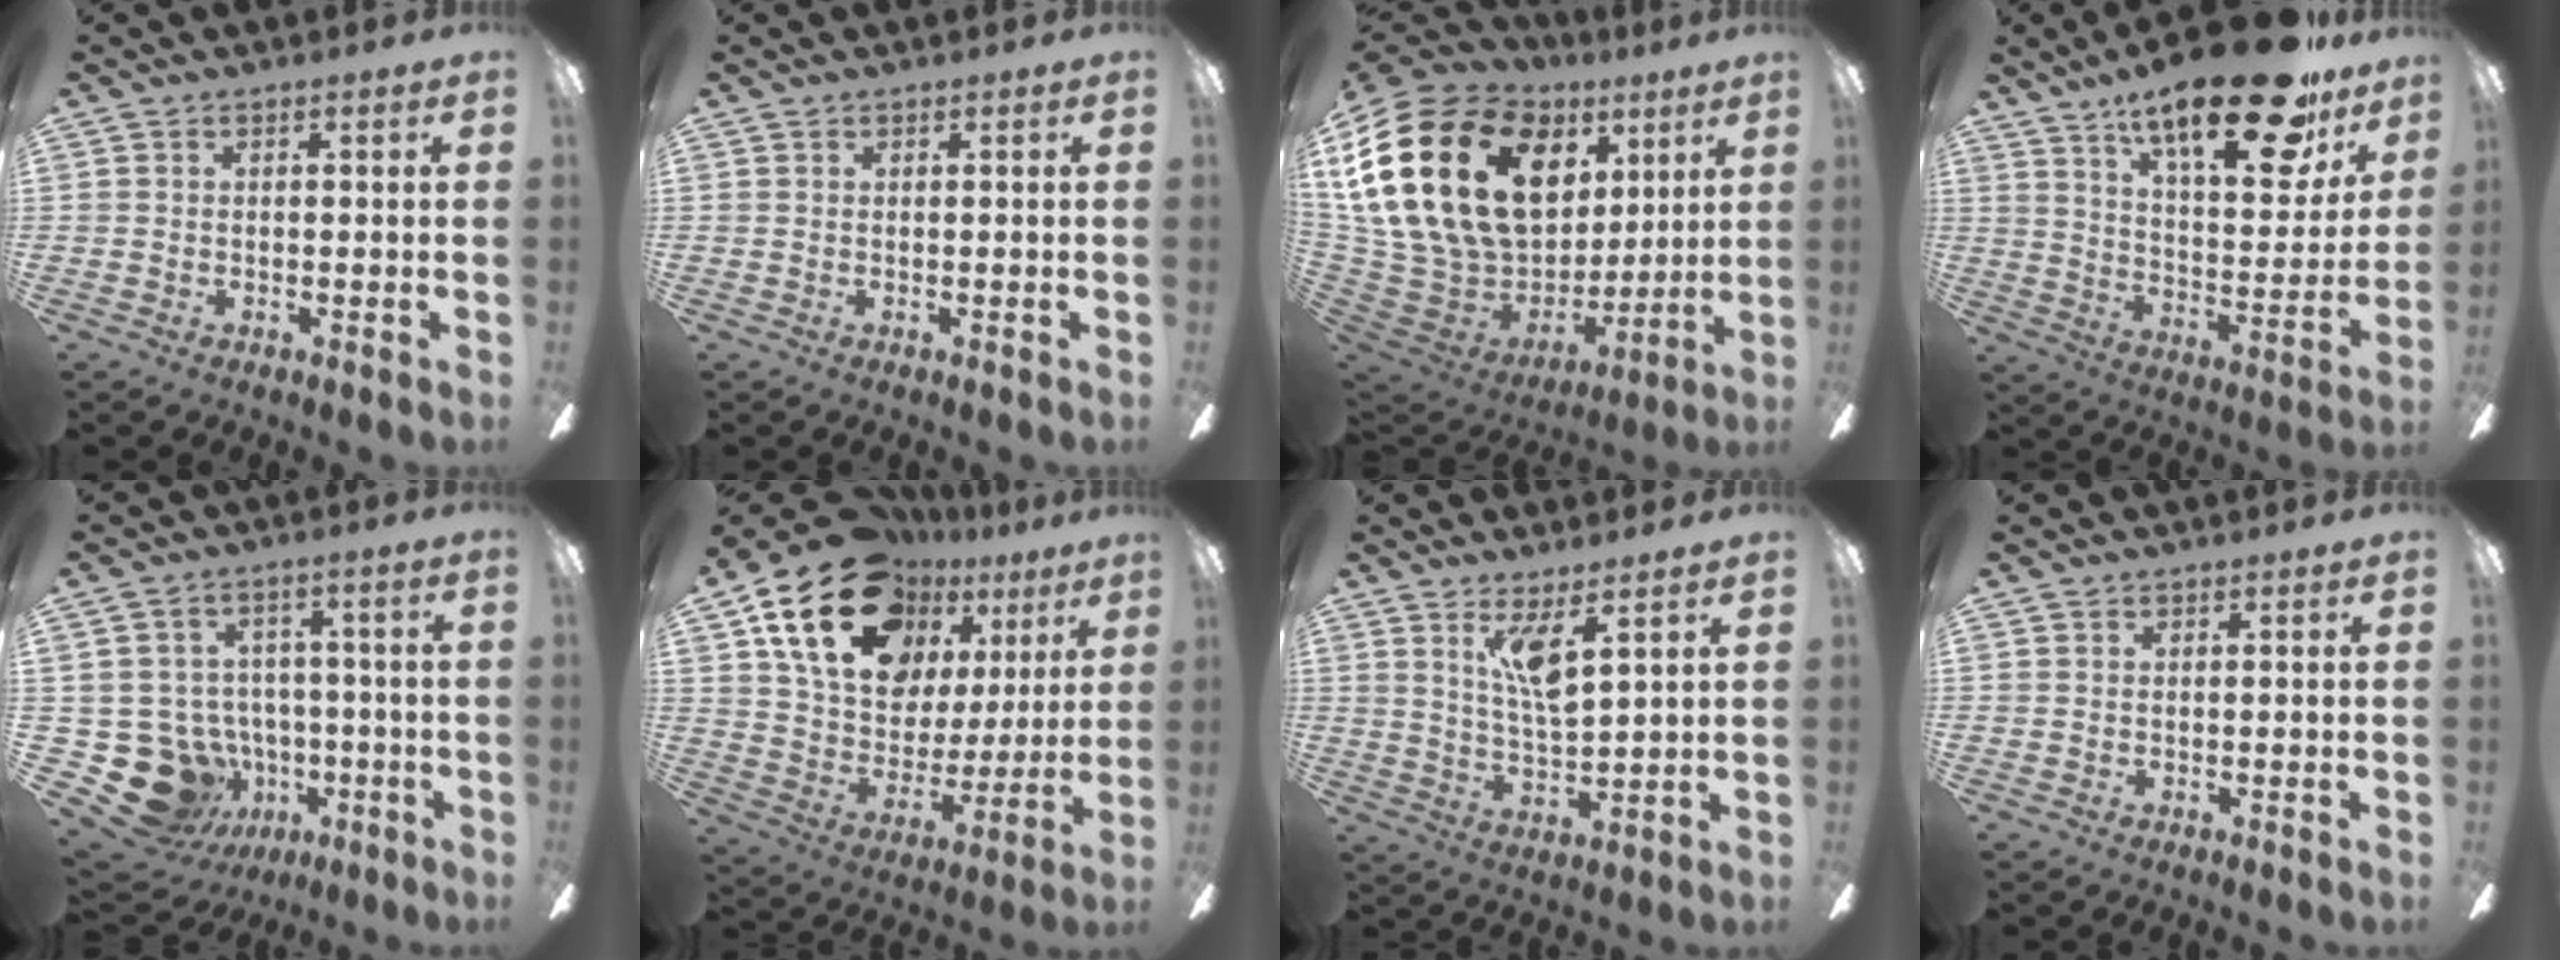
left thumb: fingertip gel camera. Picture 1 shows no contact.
{"total": 0.0}
{"total": 29.8, "force": [9.9, 19.9, 19.9], "torque": [-0.425, -0.031, 0.206]}
{"total": 24.9, "force": [17.7, 7.6, 15.8], "torque": [-0.240, -0.109, 0.287]}
{"total": 14.2, "force": [-5.0, 12.0, 5.8], "torque": [-0.130, 0.023, -0.068]}
{"total": 21.8, "force": [13.4, 13.2, 10.9], "torque": [-0.198, -0.068, 0.250]}
{"total": 8.1, "force": [4.8, 1.9, 6.2], "torque": [-0.126, -0.015, 0.083]}
{"total": 0.0}